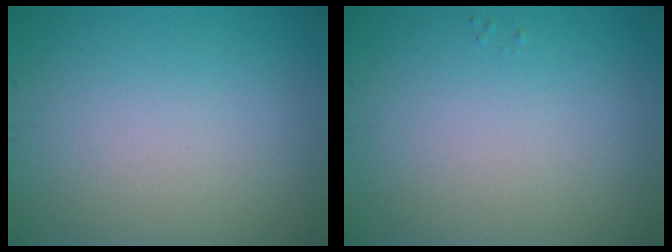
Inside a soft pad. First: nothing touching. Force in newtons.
{"total": 0.0}